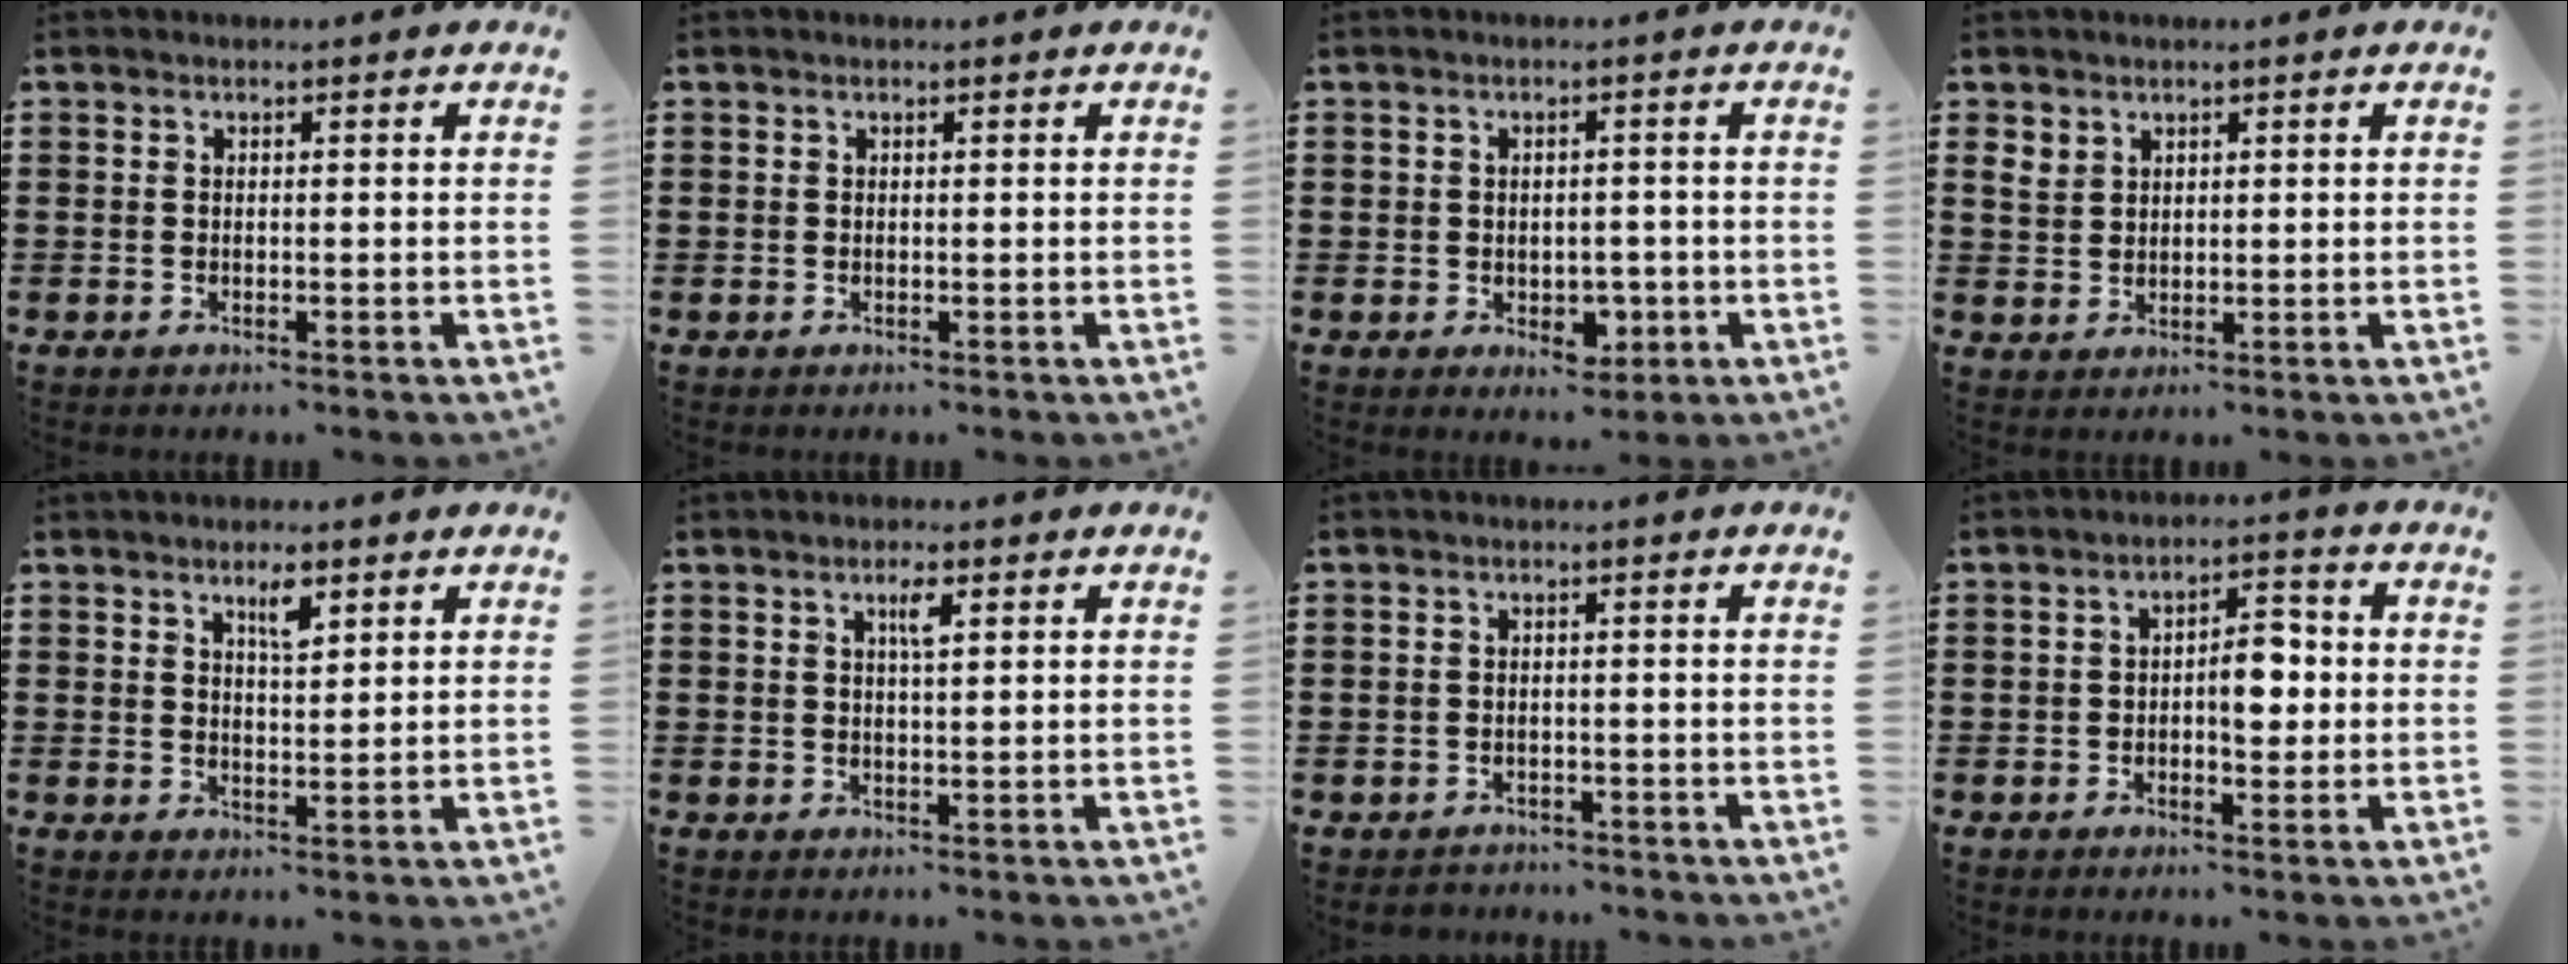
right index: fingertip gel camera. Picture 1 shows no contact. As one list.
[{"total": 0.5, "force": [0.1, 0.5, 0.0], "torque": [-0.001, 0.005, 0.002]}, {"total": 3.0, "force": [-0.5, 2.6, 1.4], "torque": [-0.026, 0.003, -0.014]}, {"total": 2.8, "force": [1.8, 2.1, 0.7], "torque": [-0.024, 0.009, 0.034]}, {"total": 3.2, "force": [2.0, 0.9, 2.4], "torque": [-0.036, -0.002, 0.031]}, {"total": 2.5, "force": [1.0, 0.4, 2.2], "torque": [-0.037, 0.001, 0.013]}, {"total": 1.3, "force": [-1.2, 0.5, -0.2], "torque": [-0.001, 0.004, -0.029]}, {"total": 5.1, "force": [-0.4, 2.4, 4.4], "torque": [-0.066, 0.003, -0.013]}]